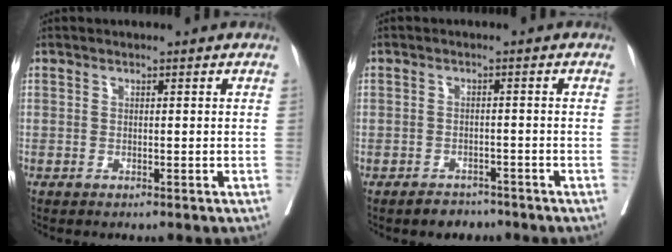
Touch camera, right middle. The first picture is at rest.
{"total": 3.0, "force": [-2.5, 1.5, 0.4], "torque": [-0.009, 0.004, -0.035]}